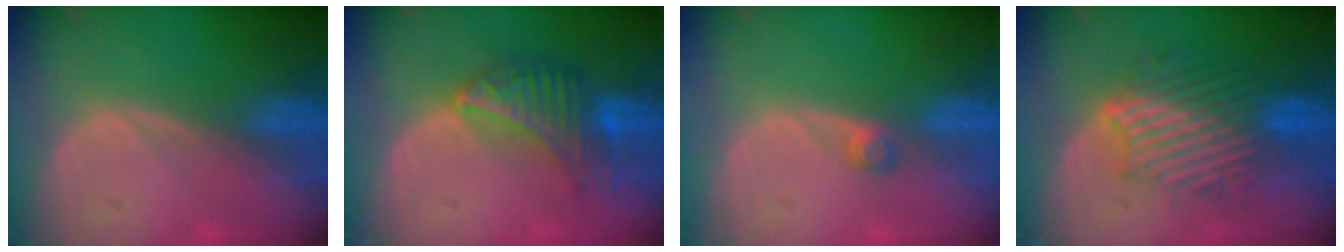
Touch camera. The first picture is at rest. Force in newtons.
{"total": 6.8, "press": 6.7, "slide": 1.4}
{"total": 1.6, "press": 1.4, "slide": 0.8}
{"total": 9.0, "press": 8.9, "slide": 1.2}